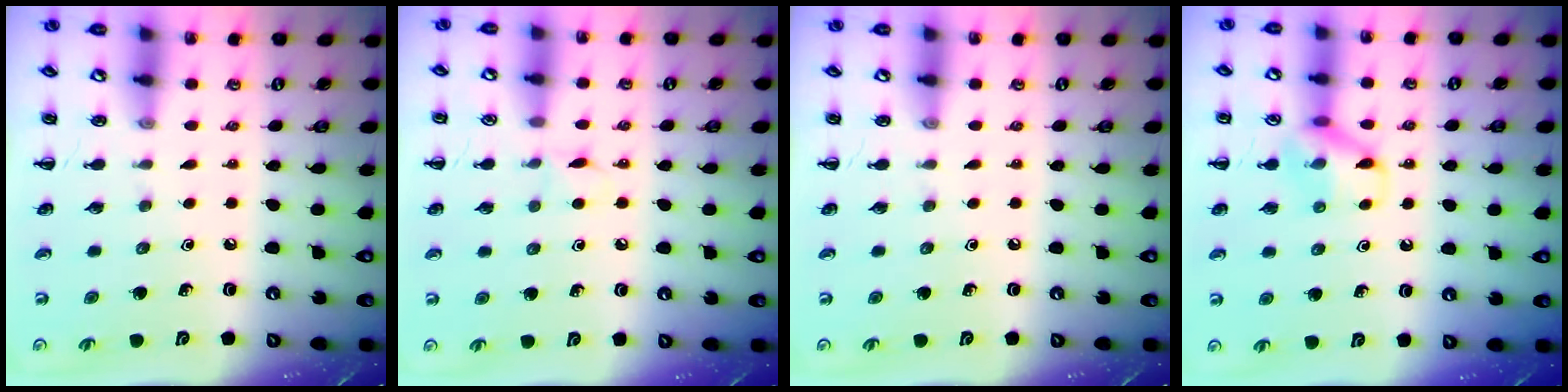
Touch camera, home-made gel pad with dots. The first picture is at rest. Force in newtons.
{"total": 3.8, "press": 3.6, "slide": 1.3}
{"total": 0.0}
{"total": 10.0, "press": 10.0, "slide": 0.6}